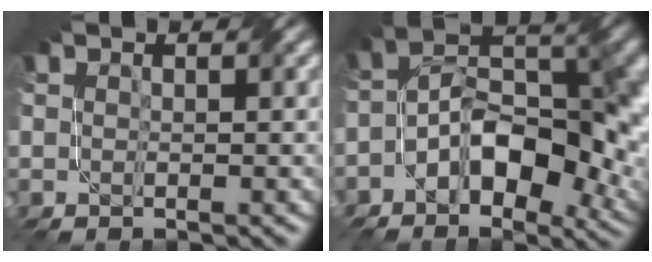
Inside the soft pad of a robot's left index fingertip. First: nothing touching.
{"total": 10.4, "force": [-2.9, 5.4, 8.4], "torque": [-0.119, 0.013, -0.055]}